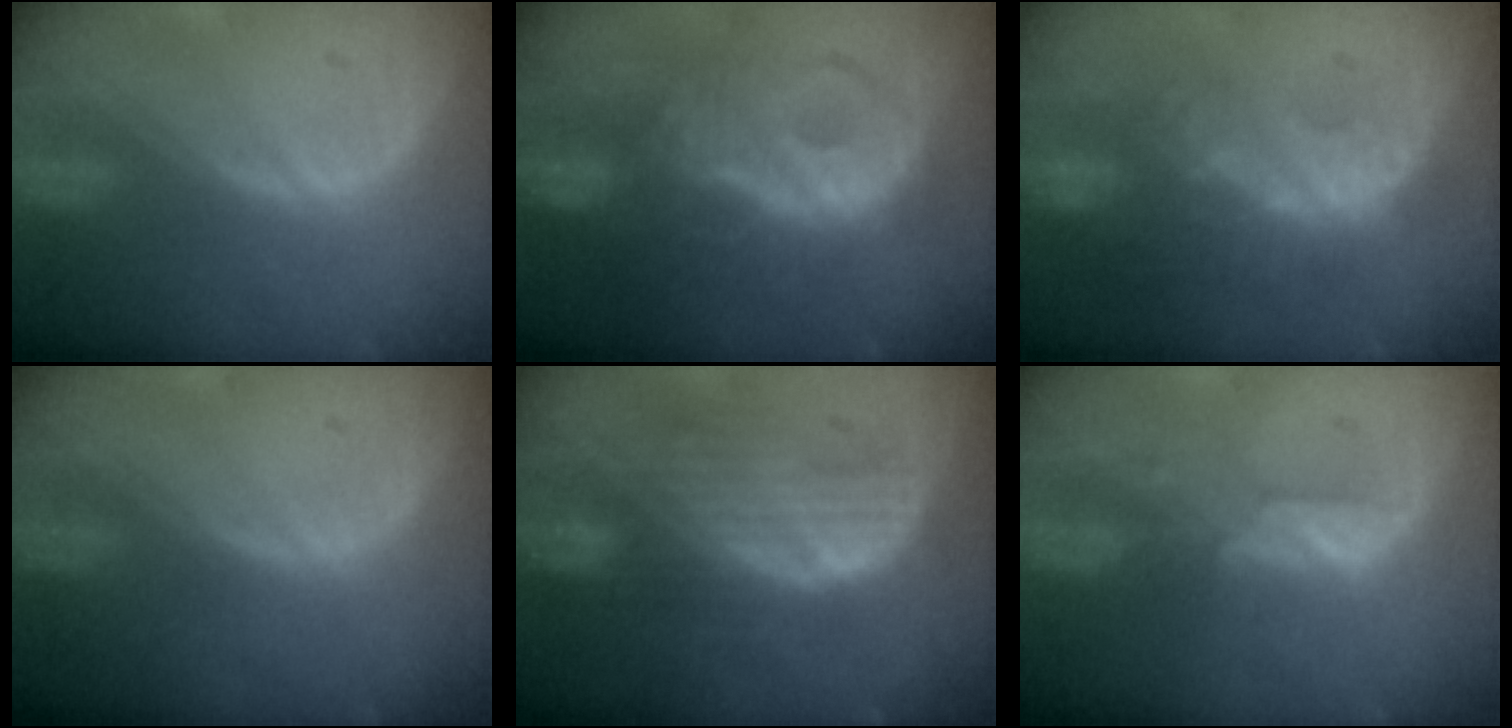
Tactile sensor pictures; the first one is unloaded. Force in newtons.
{"total": 10.1, "press": 10.1, "slide": 0.3}
{"total": 9.4, "press": 8.8, "slide": 3.2}
{"total": 0.0}
{"total": 9.2, "press": 8.4, "slide": 3.7}
{"total": 3.6, "press": 3.5, "slide": 0.5}